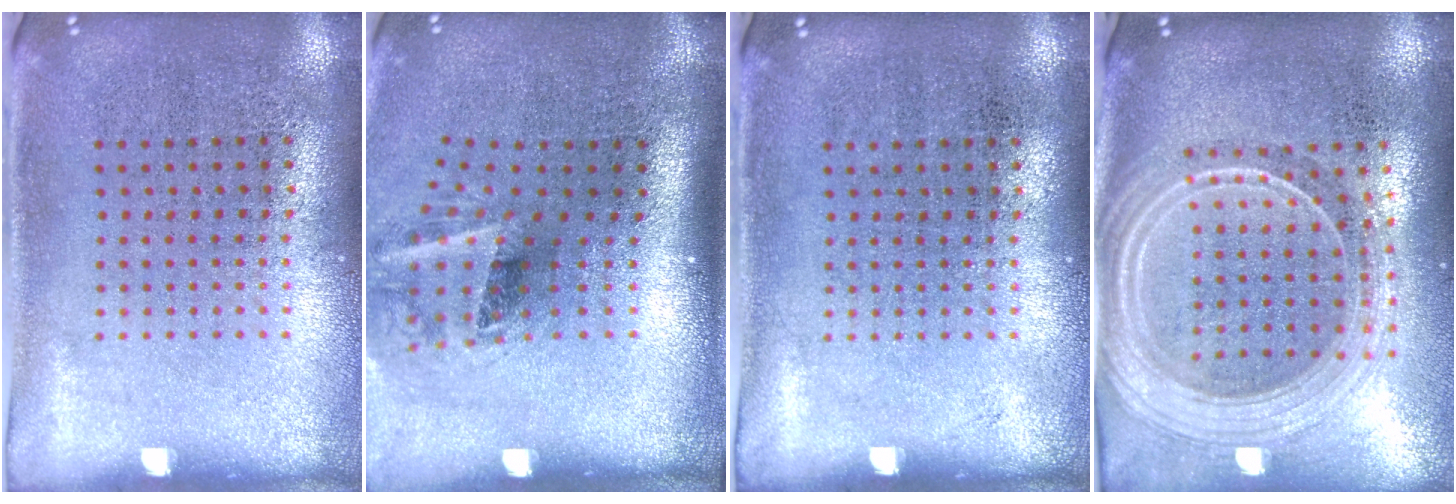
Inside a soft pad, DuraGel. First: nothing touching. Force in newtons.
{"total": 1.9, "press": 1.2, "slide": 1.5}
{"total": 0.0}
{"total": 2.6, "press": 2.2, "slide": 1.4}